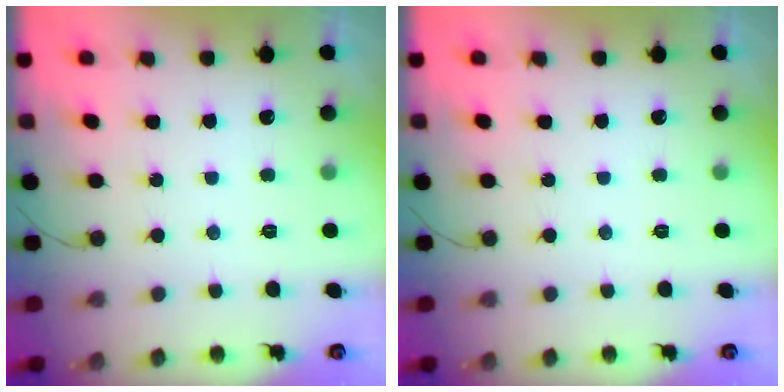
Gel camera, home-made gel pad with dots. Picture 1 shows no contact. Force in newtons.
{"total": 0.0}